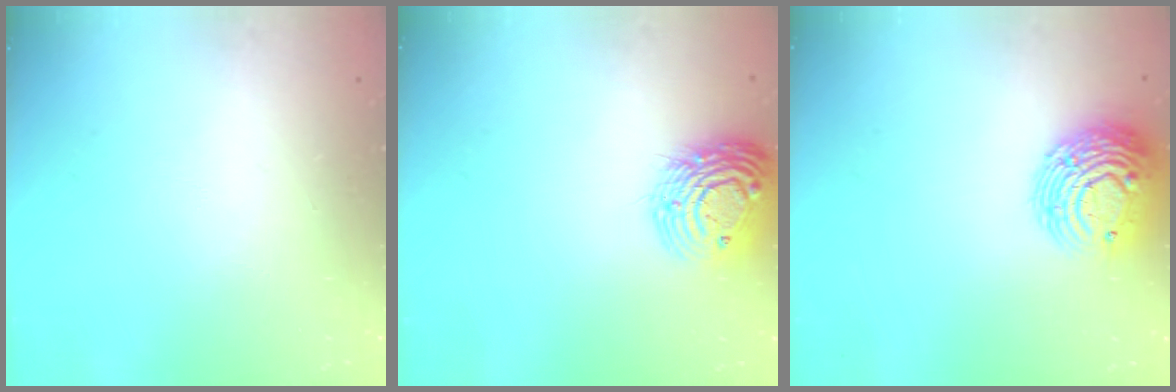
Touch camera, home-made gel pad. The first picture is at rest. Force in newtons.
{"total": 15.6, "press": 15.5, "slide": 1.4}
{"total": 12.1, "press": 12.1, "slide": 0.9}